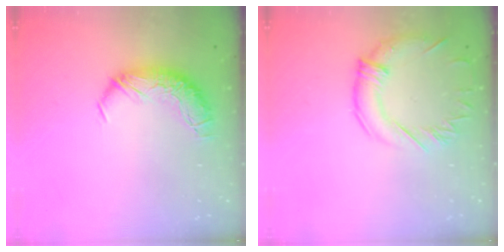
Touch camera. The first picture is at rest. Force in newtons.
{"total": 1.4, "press": 0.9, "slide": 1.1}